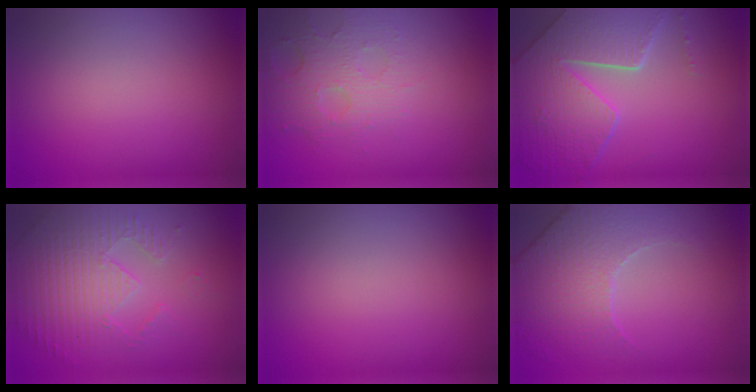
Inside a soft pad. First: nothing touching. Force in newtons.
{"total": 3.6, "press": 3.2, "slide": 1.8}
{"total": 8.6, "press": 6.2, "slide": 5.9}
{"total": 3.8, "press": 3.7, "slide": 1.0}
{"total": 0.0}
{"total": 4.3, "press": 4.2, "slide": 0.9}